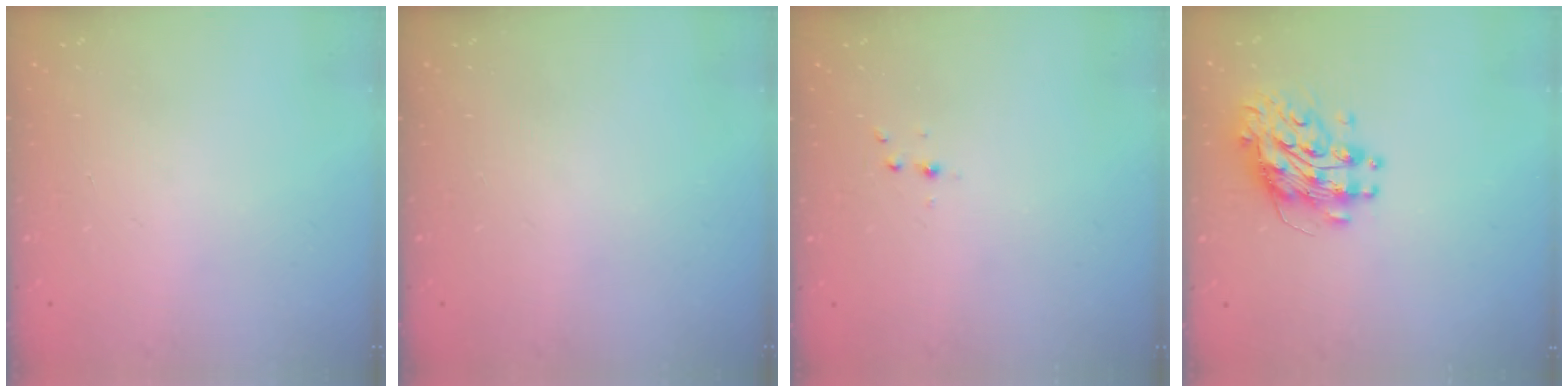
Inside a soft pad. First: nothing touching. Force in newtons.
{"total": 0.0}
{"total": 3.0, "press": 2.6, "slide": 1.5}
{"total": 9.9, "press": 9.9, "slide": 0.9}